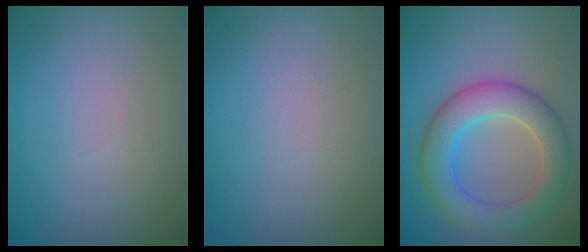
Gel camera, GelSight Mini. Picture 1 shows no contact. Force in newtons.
{"total": 0.0}
{"total": 6.7, "press": 6.7, "slide": 0.0}